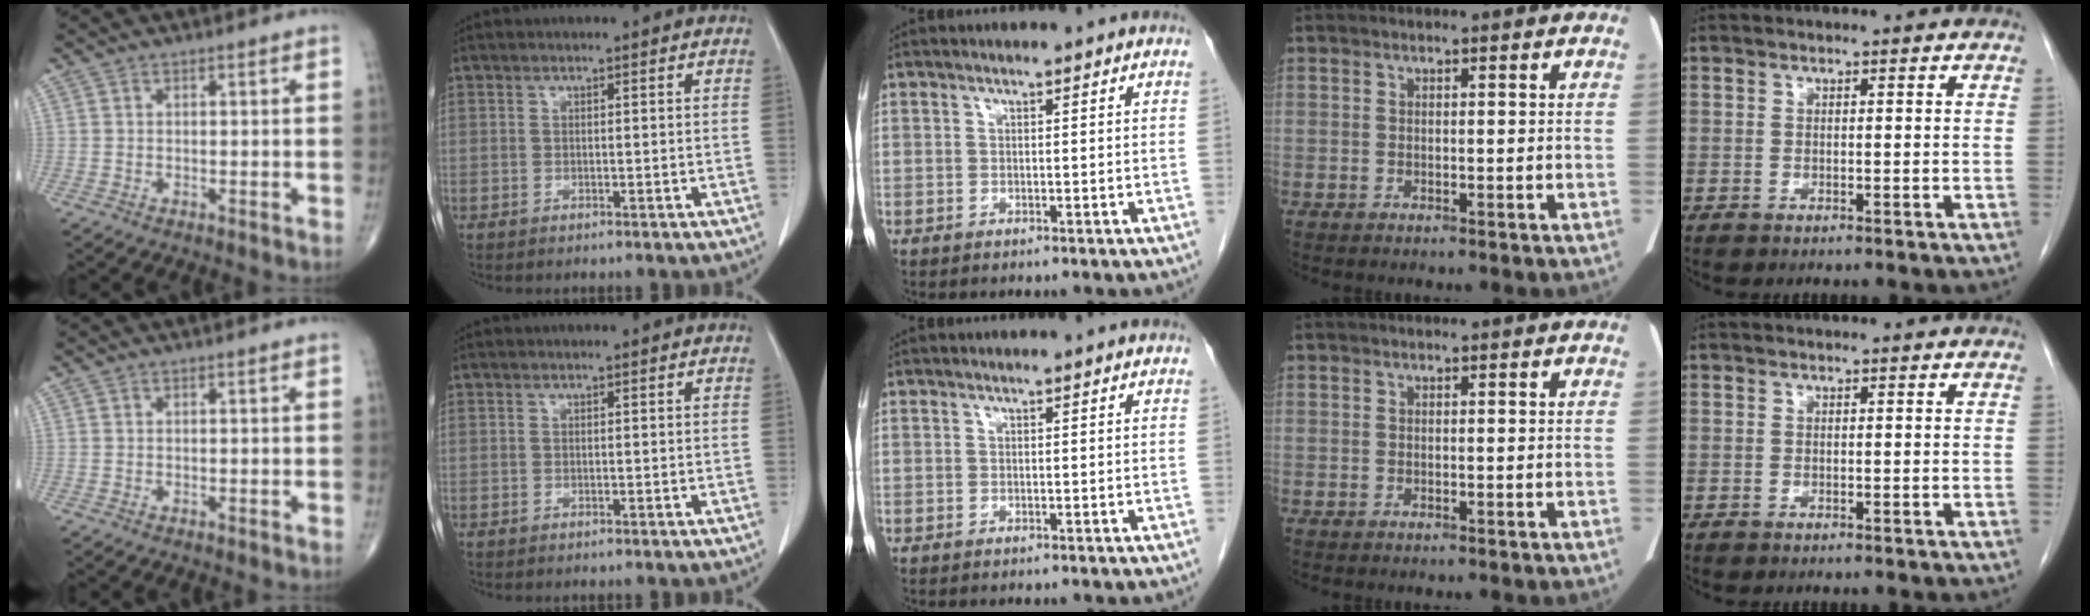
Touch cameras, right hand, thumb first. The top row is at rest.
{}